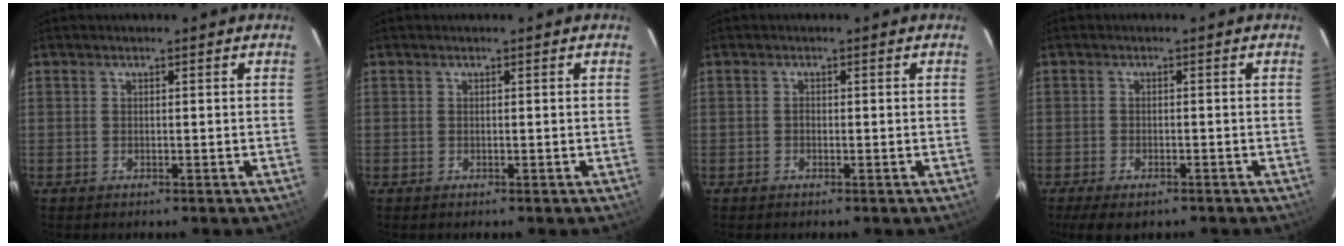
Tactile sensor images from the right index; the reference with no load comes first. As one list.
[{"total": 0.0}, {"total": 0.5, "force": [-0.3, 0.4, 0.2], "torque": [-0.001, 0.001, -0.008]}, {"total": 5.9, "force": [-4.3, 2.3, 3.3], "torque": [-0.081, -0.021, -0.069]}]